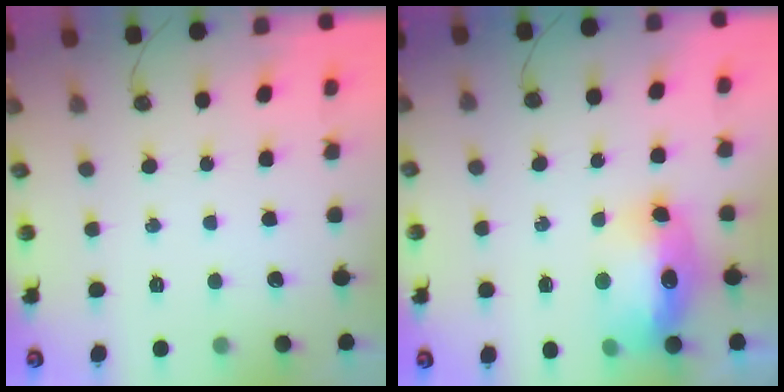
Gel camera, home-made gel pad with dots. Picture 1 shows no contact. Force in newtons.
{"total": 13.8, "press": 13.8, "slide": 1.3}